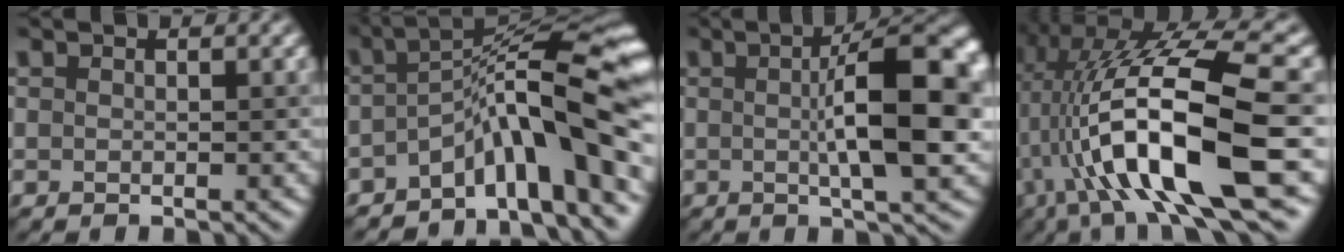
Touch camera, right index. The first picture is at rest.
{"total": 9.6, "force": [-3.2, 2.2, 8.7], "torque": [-0.116, 0.022, -0.067]}
{"total": 9.3, "force": [0.6, 2.2, 9.0], "torque": [-0.124, 0.010, 0.008]}
{"total": 14.6, "force": [-2.2, 3.3, 14.0], "torque": [-0.234, 0.019, -0.031]}